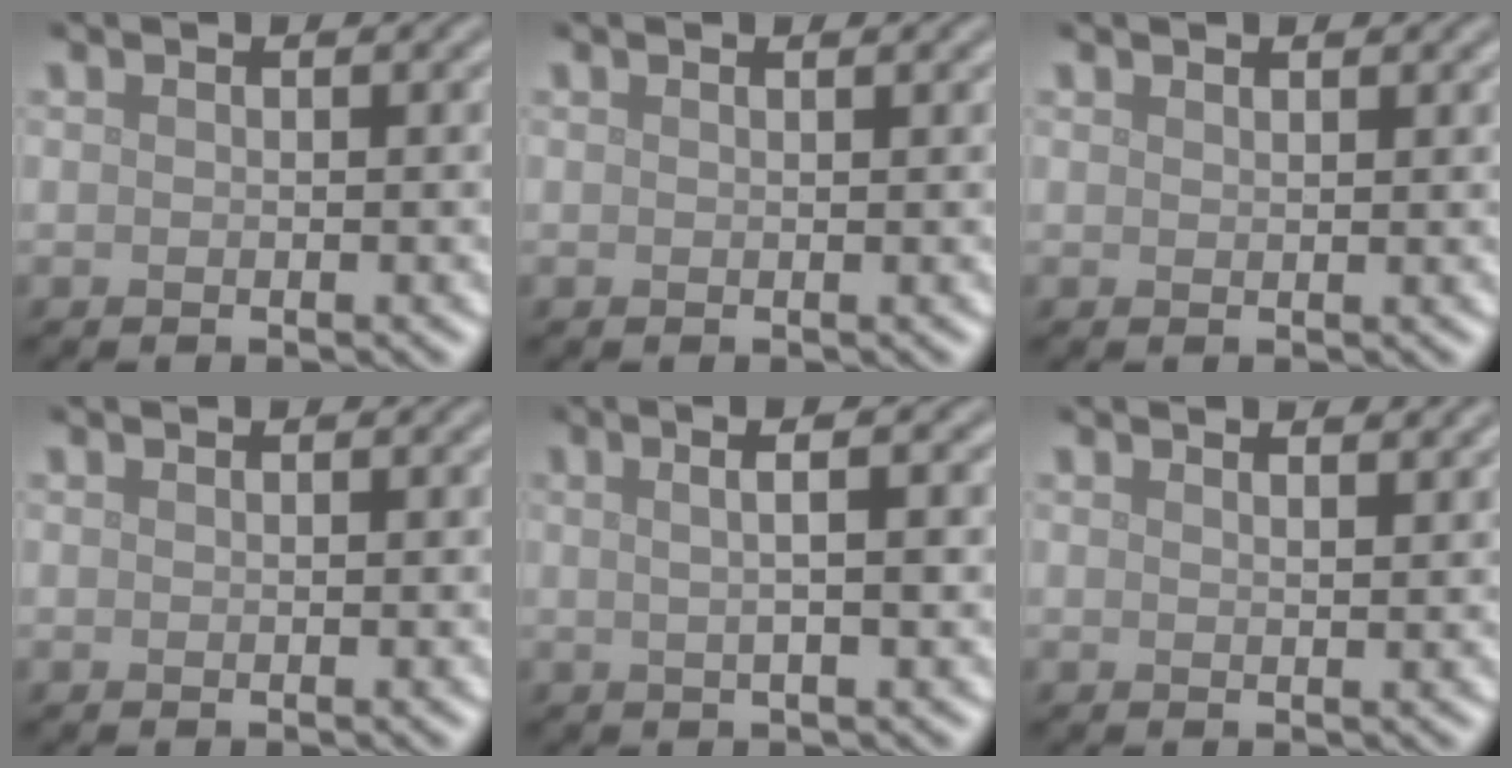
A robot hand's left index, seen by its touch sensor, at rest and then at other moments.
{"total": 0.6, "force": [0.5, 0.1, 0.3], "torque": [-0.002, 0.001, 0.007]}
{"total": 0.7, "force": [0.7, 0.1, 0.1], "torque": [0.001, 0.001, 0.014]}
{"total": 0.0}
{"total": 4.7, "force": [1.3, 1.7, 4.2], "torque": [-0.049, 0.014, 0.000]}
{"total": 2.3, "force": [2.0, 0.7, 1.1], "torque": [-0.001, 0.013, 0.006]}